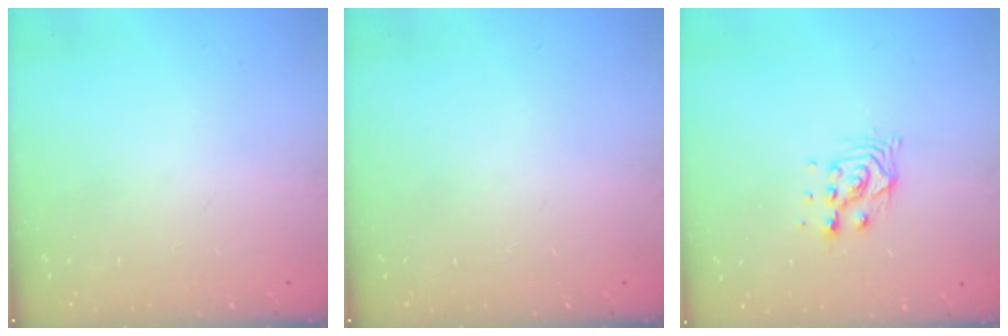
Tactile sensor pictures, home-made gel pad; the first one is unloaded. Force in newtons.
{"total": 0.0}
{"total": 6.8, "press": 6.8, "slide": 0.5}